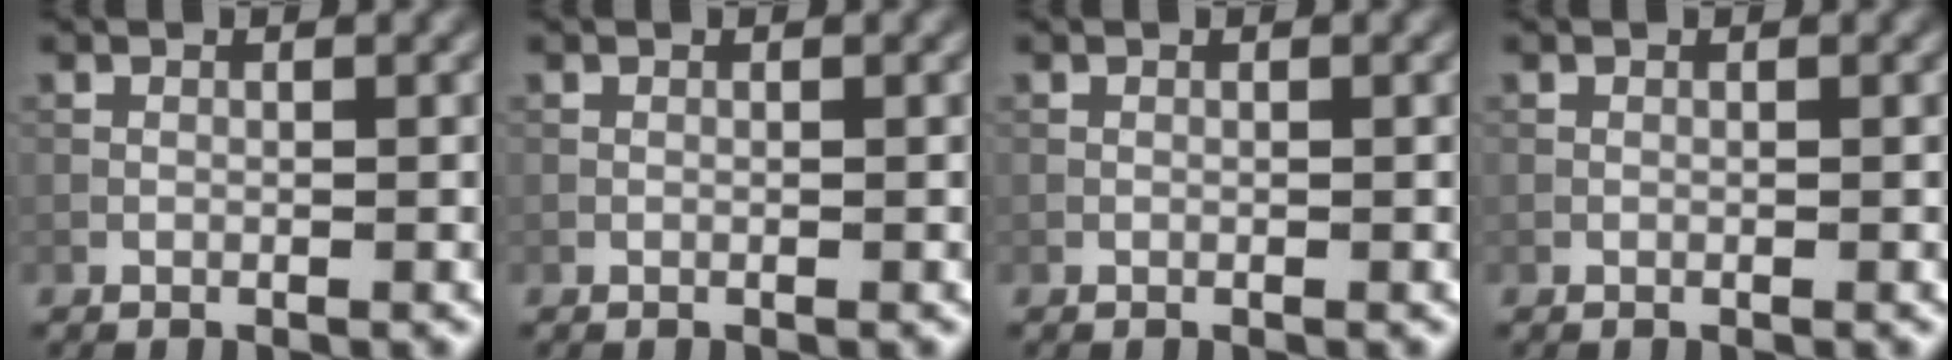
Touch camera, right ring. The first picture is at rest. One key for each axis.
{"total": 0.0}
{"total": 0.0}
{"total": 0.0}